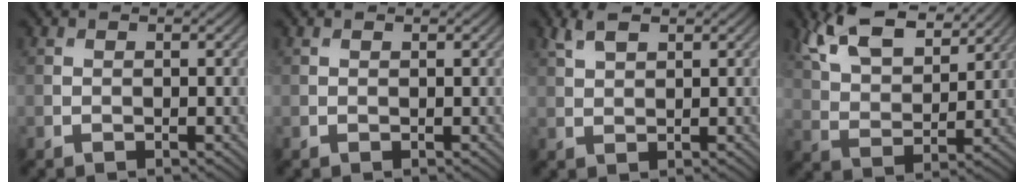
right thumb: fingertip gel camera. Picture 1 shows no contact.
{"total": 0.0}
{"total": 2.9, "force": [1.8, 1.2, 2.0], "torque": [-0.051, 0.007, 0.040]}
{"total": 11.4, "force": [7.7, 4.6, 7.0], "torque": [-0.161, 0.009, 0.139]}